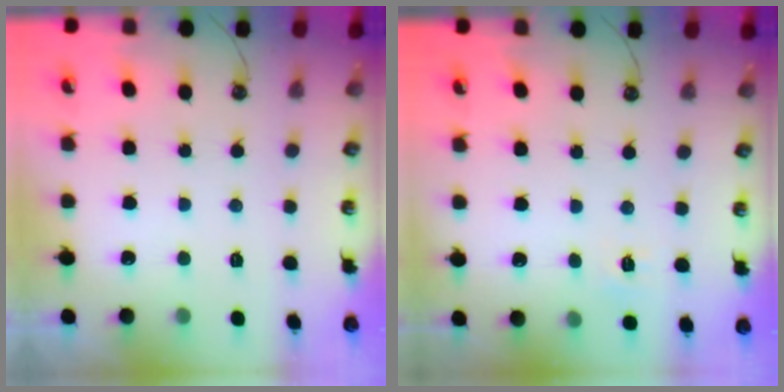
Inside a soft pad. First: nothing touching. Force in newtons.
{"total": 5.5, "press": 5.4, "slide": 0.7}